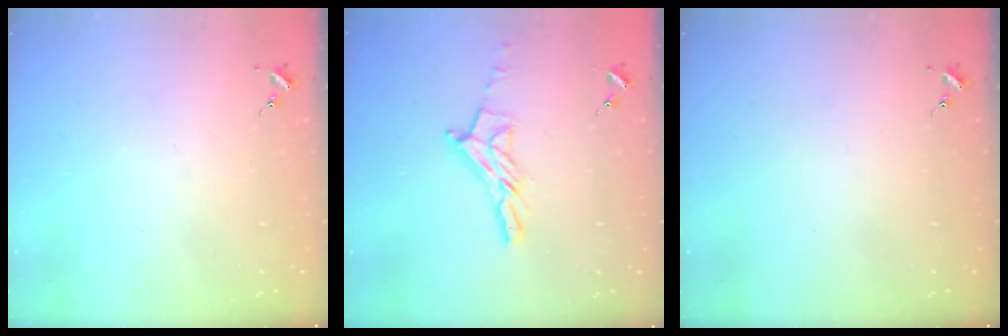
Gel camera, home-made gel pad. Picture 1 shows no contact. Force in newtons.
{"total": 10.4, "press": 10.4, "slide": 0.8}
{"total": 0.0}